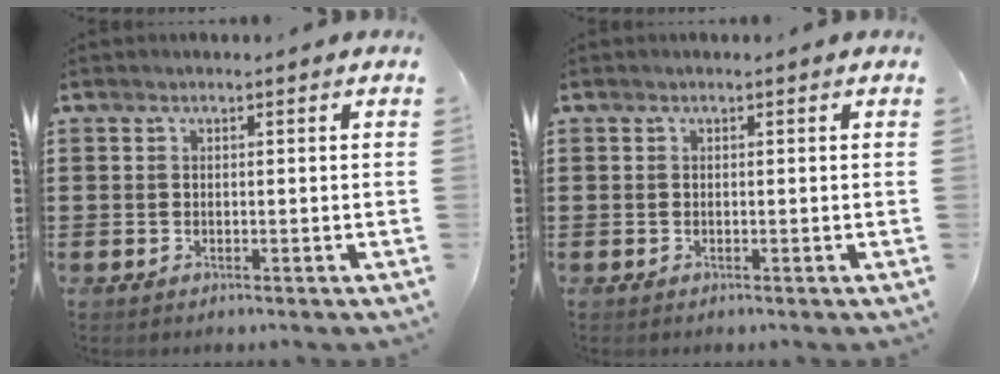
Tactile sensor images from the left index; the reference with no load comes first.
{"total": 0.0}